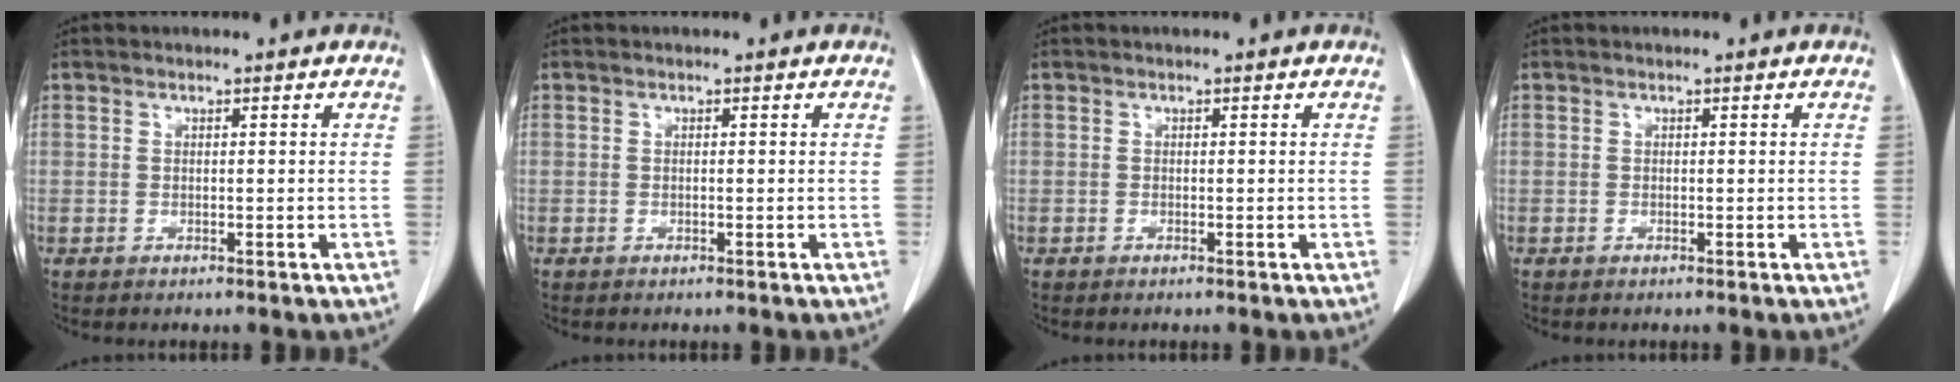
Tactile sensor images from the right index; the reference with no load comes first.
{"total": 0.0}
{"total": 0.0}
{"total": 0.0}